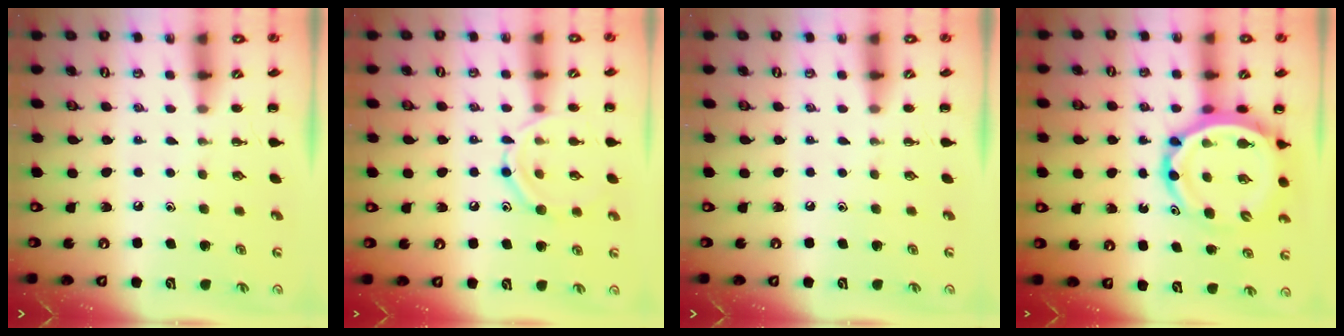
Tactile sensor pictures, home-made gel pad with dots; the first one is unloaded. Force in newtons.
{"total": 11.2, "press": 11.2, "slide": 0.8}
{"total": 0.0}
{"total": 12.3, "press": 11.8, "slide": 3.4}